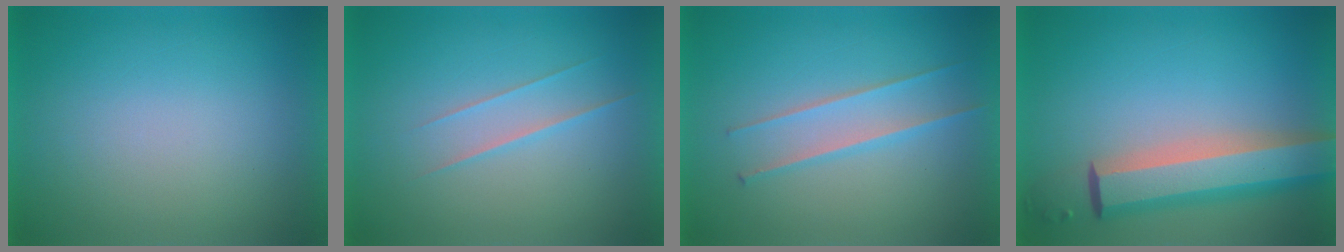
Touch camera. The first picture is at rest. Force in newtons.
{"total": 1.7}
{"total": 2.0}
{"total": 8.1}